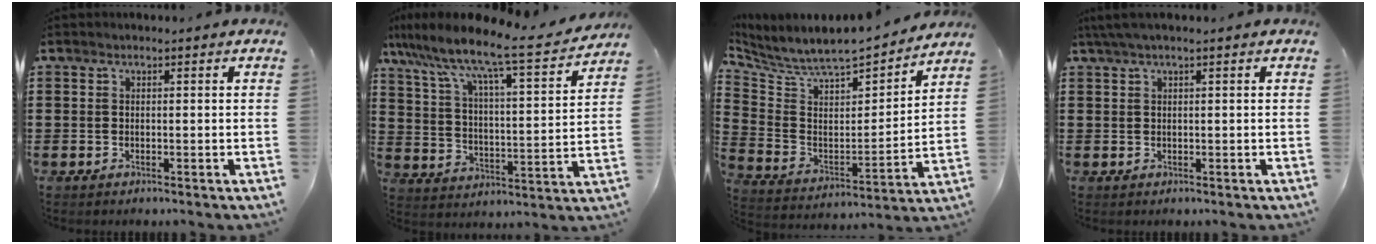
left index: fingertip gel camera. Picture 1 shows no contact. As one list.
[{"total": 8.4, "force": [7.3, 0.1, 4.3], "torque": [-0.116, -0.062, 0.113]}, {"total": 6.4, "force": [6.0, 1.4, 2.0], "torque": [-0.072, -0.058, 0.098]}, {"total": 1.6, "force": [0.5, 0.0, 1.5], "torque": [-0.027, -0.002, 0.011]}]